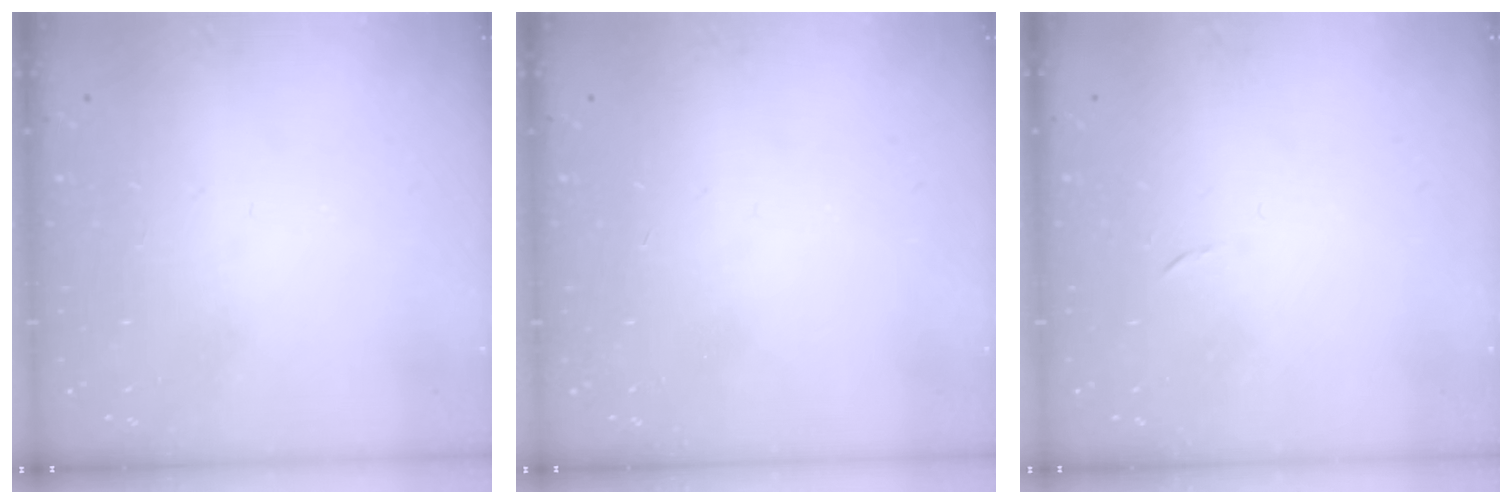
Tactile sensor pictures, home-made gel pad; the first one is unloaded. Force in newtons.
{"total": 0.0}
{"total": 2.3, "press": 2.3, "slide": 0.4}